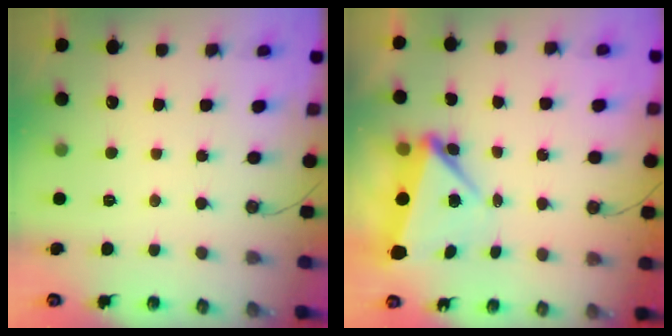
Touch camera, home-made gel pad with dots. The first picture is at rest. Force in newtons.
{"total": 5.5, "press": 5.4, "slide": 0.8}